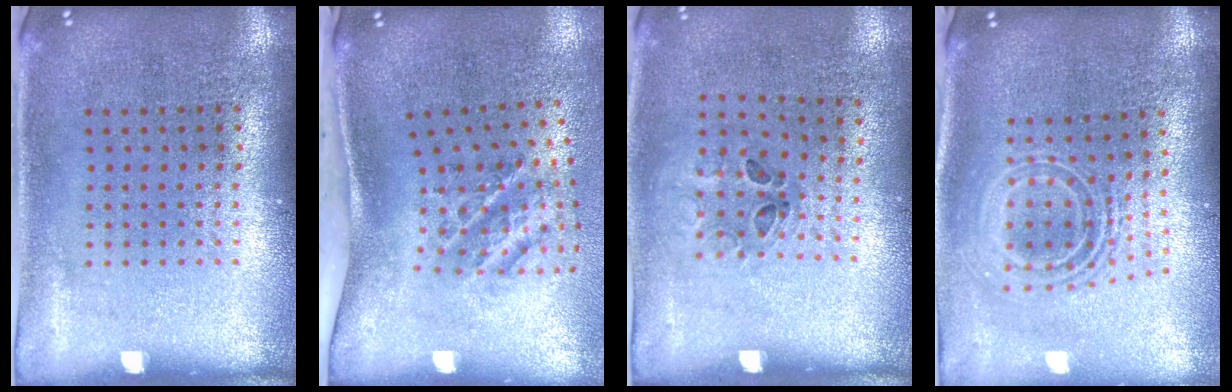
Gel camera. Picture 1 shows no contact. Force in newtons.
{"total": 2.0, "press": 1.2, "slide": 1.5}
{"total": 1.2, "press": 0.7, "slide": 1.0}
{"total": 2.2, "press": 1.6, "slide": 1.5}